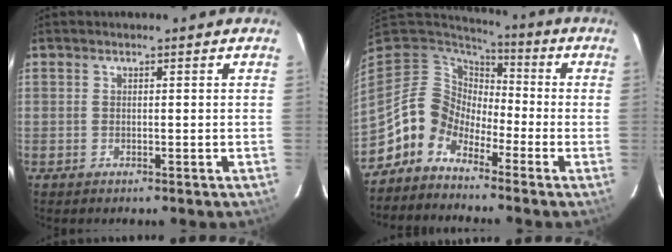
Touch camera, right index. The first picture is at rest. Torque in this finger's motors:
{"motor_torque": [0.64, -0.63, -0.04, -0.10]}